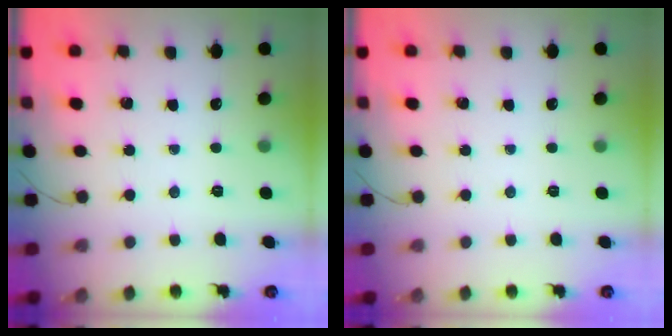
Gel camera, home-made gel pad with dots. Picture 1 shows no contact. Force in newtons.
{"total": 0.0}